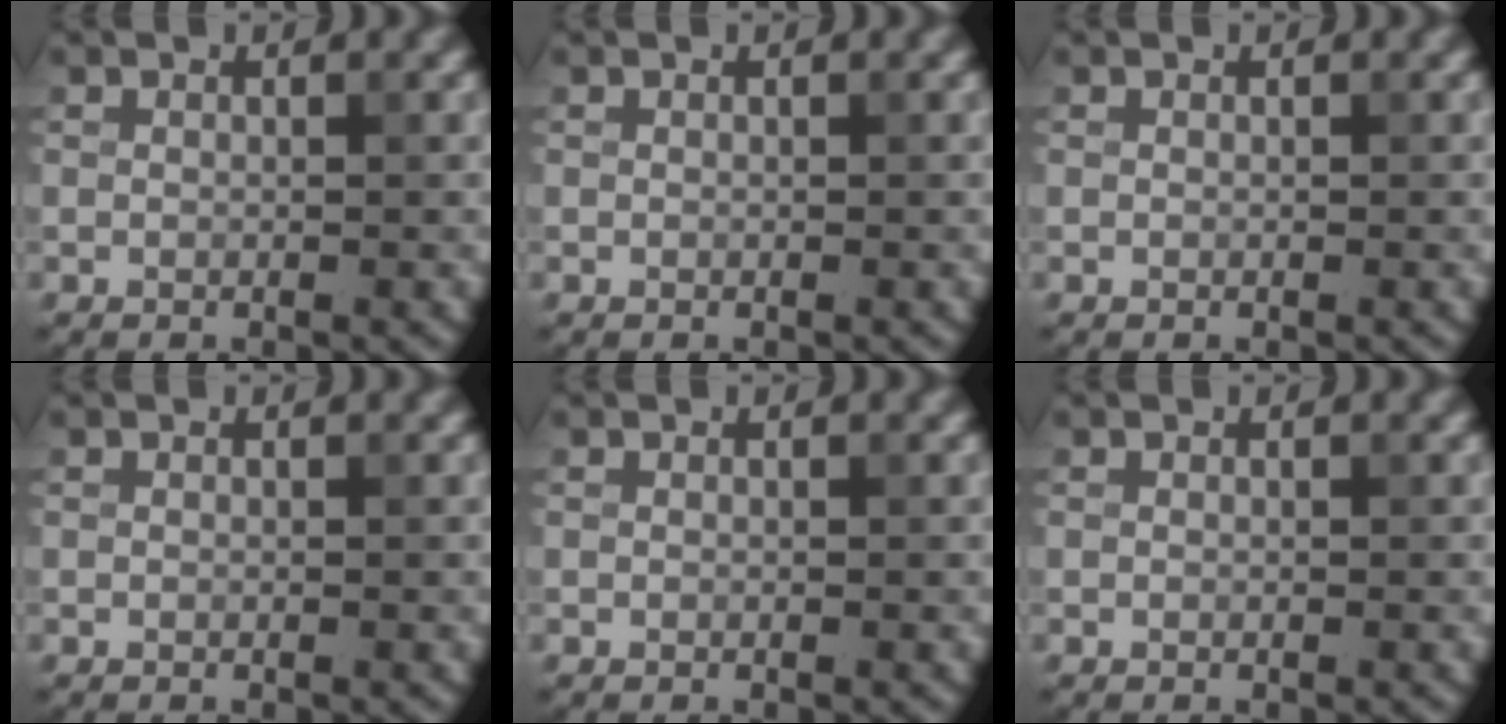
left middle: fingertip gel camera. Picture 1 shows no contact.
{"total": 0.0}
{"total": 0.0}
{"total": 0.0}
{"total": 0.0}
{"total": 0.0}